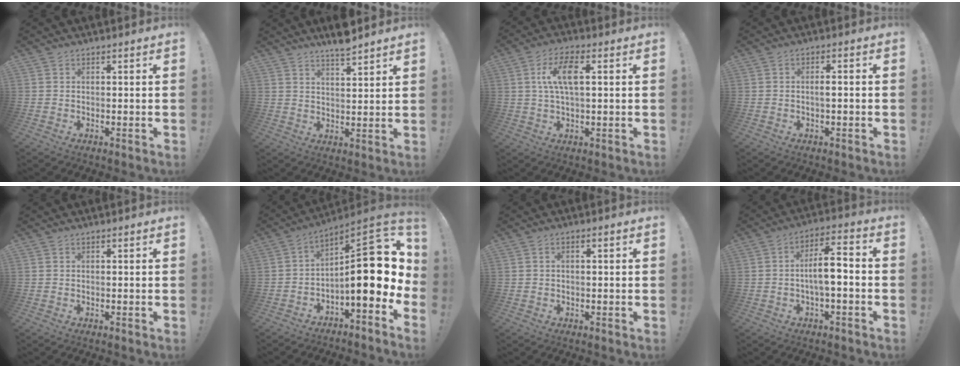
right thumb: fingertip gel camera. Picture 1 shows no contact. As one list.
[{"total": 6.1, "force": [5.5, 0.6, 2.7], "torque": [-0.040, -0.032, 0.094]}, {"total": 9.3, "force": [2.0, 3.6, 8.4], "torque": [-0.147, 0.003, 0.032]}, {"total": 2.3, "force": [-0.5, 0.4, 2.2], "torque": [-0.031, 0.000, -0.011]}, {"total": 0.0}, {"total": 19.3, "force": [0.6, 7.2, 18.0], "torque": [-0.246, -0.004, 0.018]}, {"total": 1.3, "force": [0.0, 0.4, 1.3], "torque": [-0.024, 0.004, -0.001]}, {"total": 9.3, "force": [-1.1, 2.8, 8.8], "torque": [-0.148, 0.008, -0.024]}]